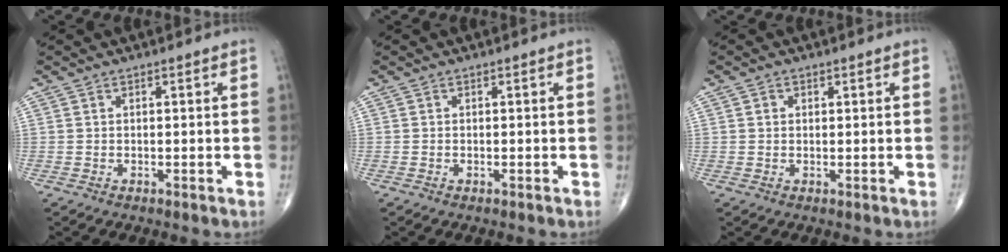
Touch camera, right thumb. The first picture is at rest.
{"total": 0.0}
{"total": 1.1, "force": [0.4, 1.0, 0.4], "torque": [-0.001, 0.000, 0.004]}